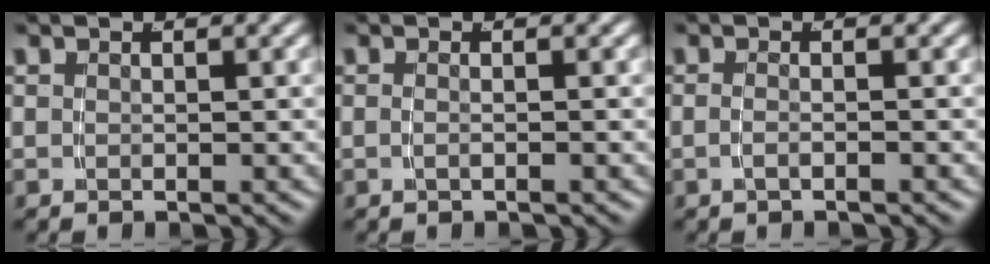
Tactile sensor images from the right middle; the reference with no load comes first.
{"total": 1.0, "force": [-0.5, -0.6, 0.6], "torque": [-0.013, -0.006, -0.006]}
{"total": 1.2, "force": [-0.8, -0.5, 0.8], "torque": [-0.019, -0.007, -0.011]}